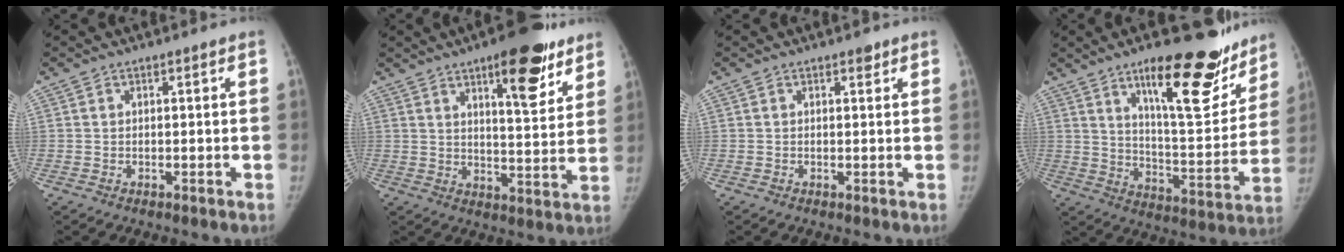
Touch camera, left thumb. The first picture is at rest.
{"total": 14.8, "force": [8.9, 4.7, 10.9], "torque": [-0.116, -0.046, 0.124]}
{"total": 1.2, "force": [0.8, 0.6, 0.6], "torque": [-0.001, -0.004, 0.008]}
{"total": 22.6, "force": [14.5, 7.2, 15.8], "torque": [-0.175, -0.085, 0.220]}